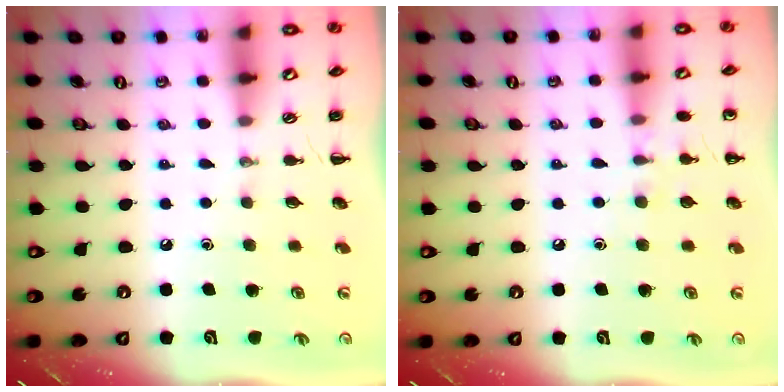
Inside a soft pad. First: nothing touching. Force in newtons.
{"total": 5.5, "press": 5.3, "slide": 1.5}